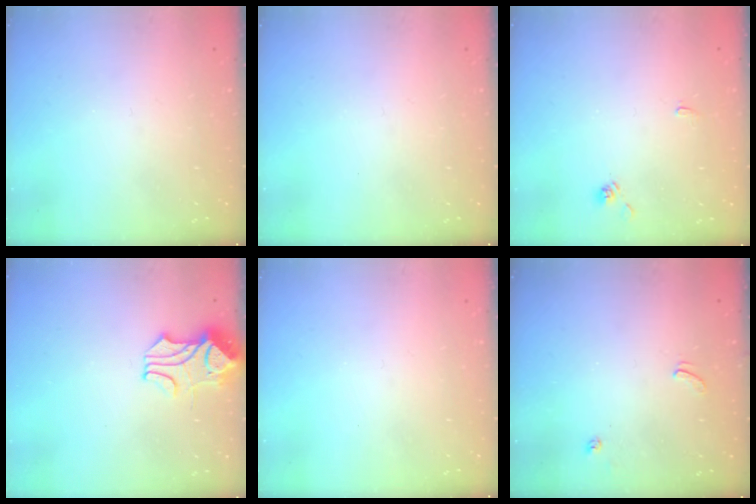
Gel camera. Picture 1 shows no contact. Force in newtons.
{"total": 0.0}
{"total": 2.1, "press": 2.1, "slide": 0.3}
{"total": 2.2, "press": 1.9, "slide": 1.1}
{"total": 0.0}
{"total": 3.4, "press": 3.4, "slide": 0.3}